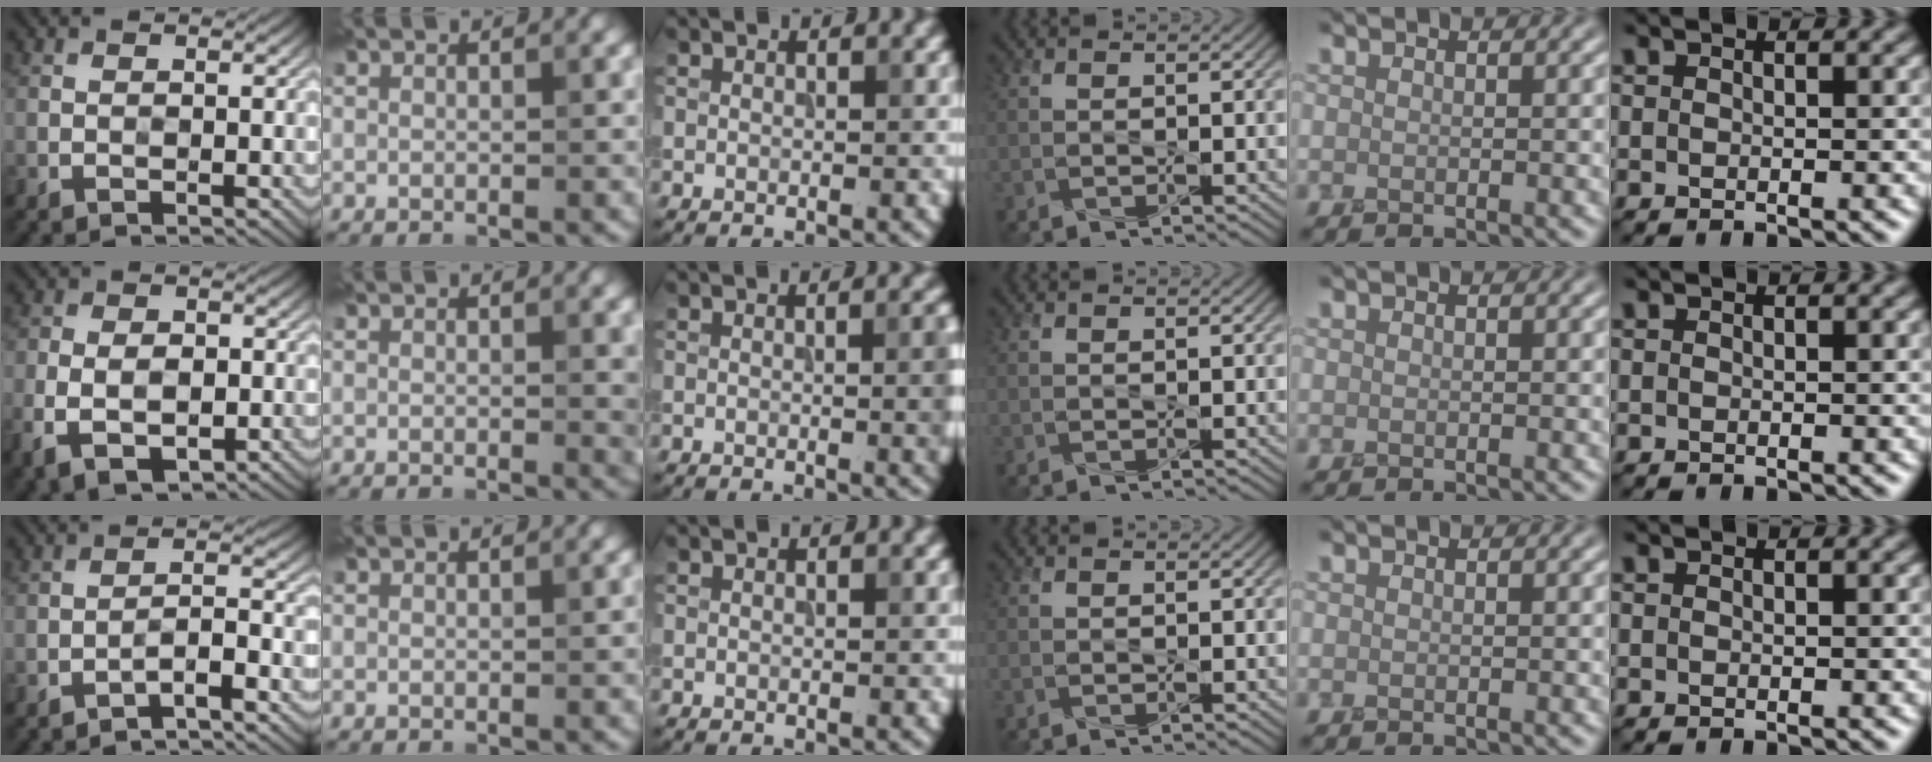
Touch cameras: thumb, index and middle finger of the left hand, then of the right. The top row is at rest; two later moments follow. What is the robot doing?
{"motion": "squeeze", "object": "air blower"}